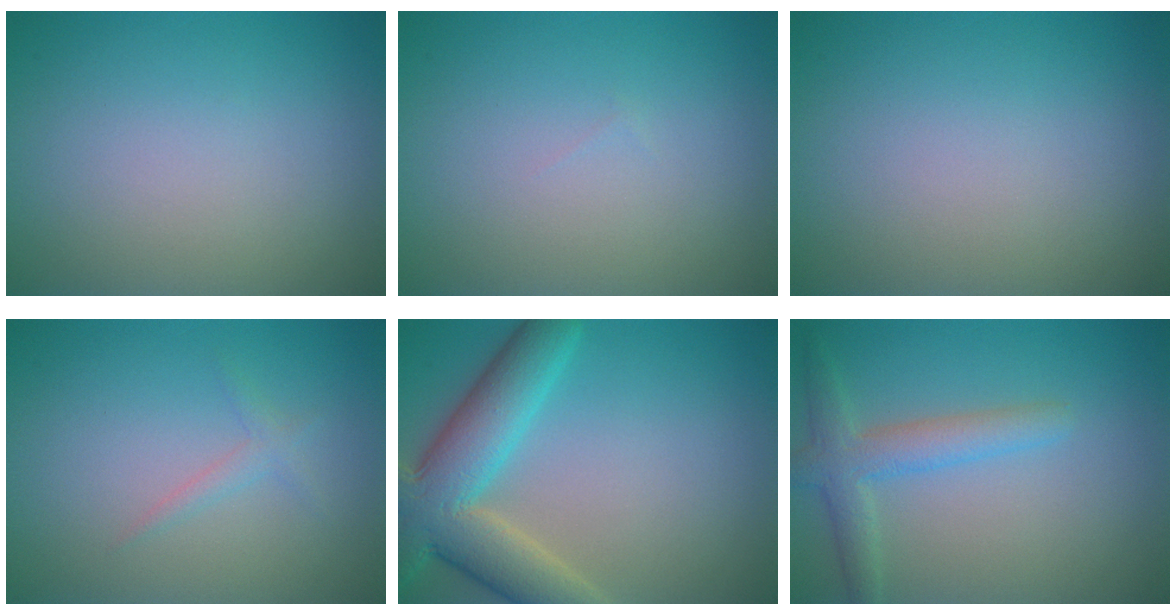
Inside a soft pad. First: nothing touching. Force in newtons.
{"total": 0.0}
{"total": 0.0}
{"total": 1.1, "press": 1.1, "slide": 0.0}
{"total": 8.6, "press": 8.6, "slide": 0.6}
{"total": 3.4, "press": 3.4, "slide": 0.3}